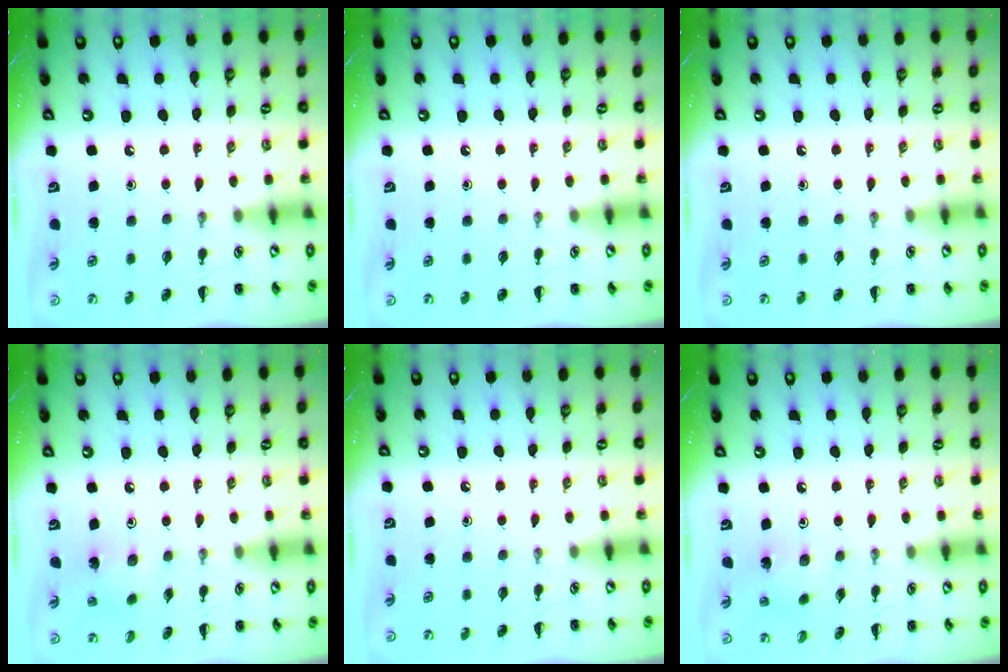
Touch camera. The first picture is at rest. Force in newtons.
{"total": 0.0}
{"total": 0.0}
{"total": 1.8, "press": 1.6, "slide": 0.7}
{"total": 0.0}
{"total": 1.8, "press": 1.6, "slide": 0.7}